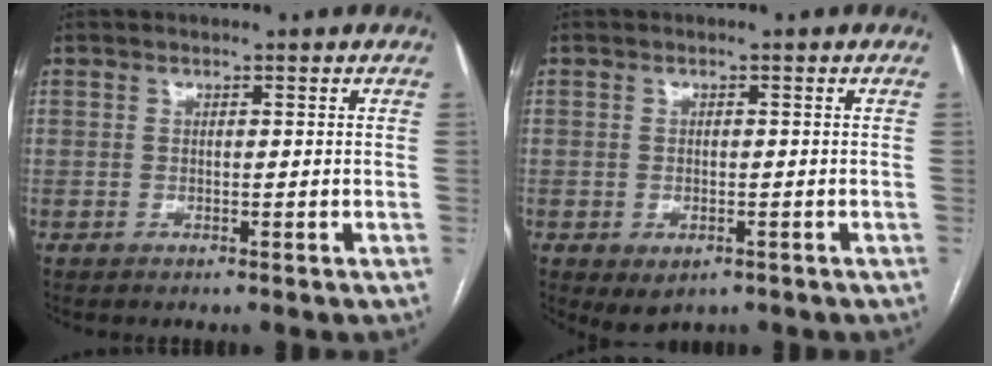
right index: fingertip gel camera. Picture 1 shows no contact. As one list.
[{"total": 2.9, "force": [-1.4, 1.9, 1.8], "torque": [-0.027, -0.003, -0.006]}]